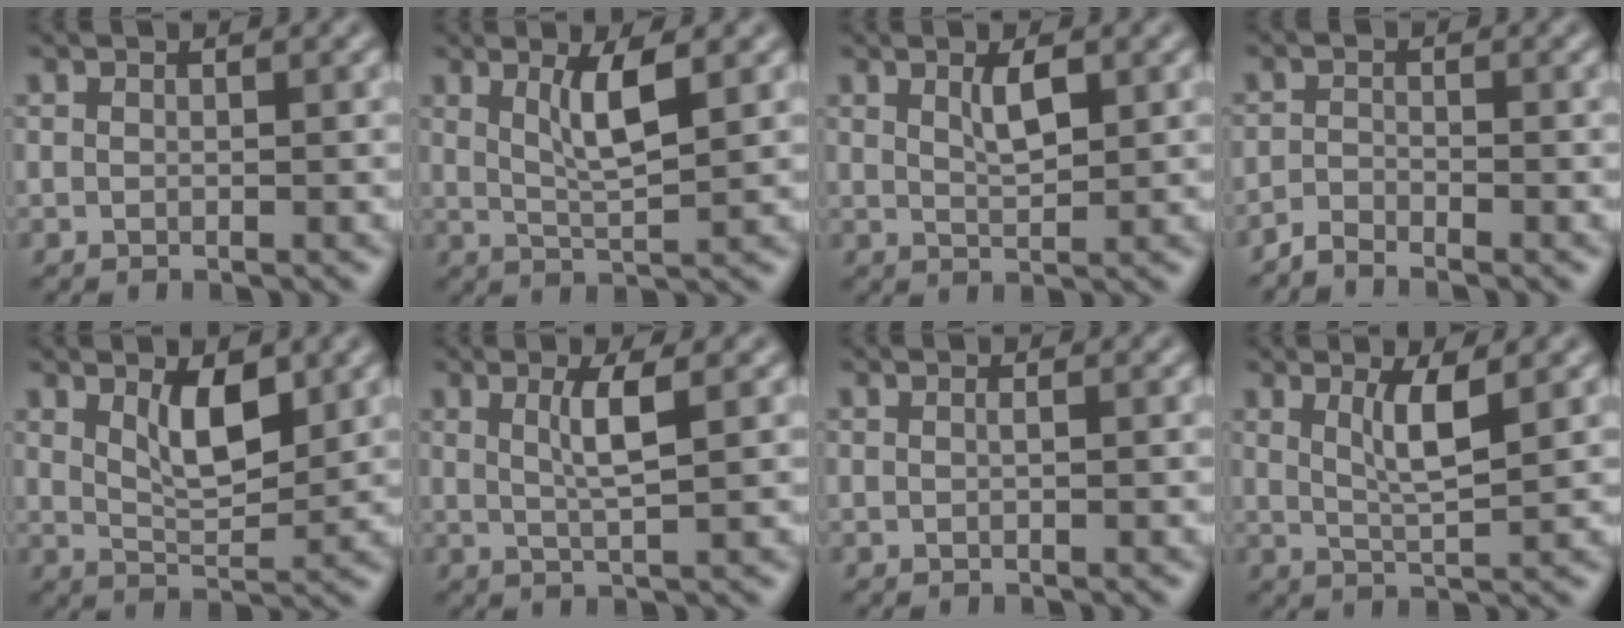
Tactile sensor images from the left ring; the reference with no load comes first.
{"total": 3.6, "force": [1.4, 0.7, 3.2], "torque": [-0.058, -0.005, 0.029]}
{"total": 2.2, "force": [1.1, 0.6, 1.8], "torque": [-0.033, -0.002, 0.020]}
{"total": 1.7, "force": [-1.6, 0.2, 0.4], "torque": [-0.009, -0.001, -0.039]}
{"total": 3.9, "force": [1.8, 1.5, 3.2], "torque": [-0.059, -0.005, 0.034]}
{"total": 3.0, "force": [0.9, 0.5, 2.8], "torque": [-0.049, -0.003, 0.016]}
{"total": 0.0}
{"total": 3.2, "force": [1.3, 0.6, 2.9], "torque": [-0.052, -0.006, 0.026]}